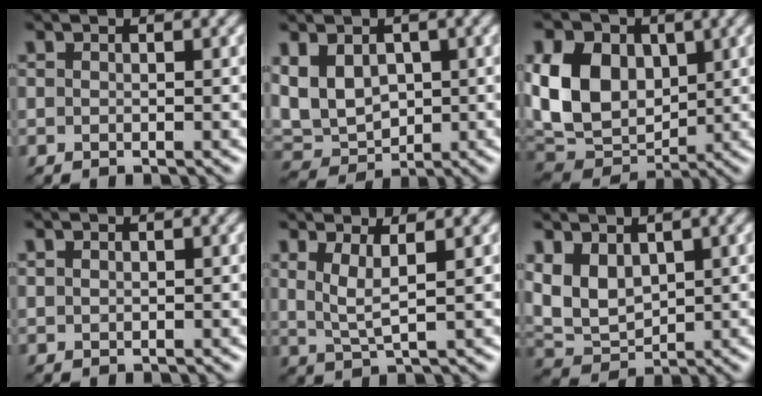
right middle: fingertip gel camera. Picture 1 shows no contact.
{"total": 5.5, "force": [0.8, 4.0, 3.7], "torque": [-0.081, -0.002, 0.014]}
{"total": 10.7, "force": [1.7, 7.8, 7.0], "torque": [-0.154, 0.004, 0.020]}
{"total": 0.6, "force": [0.4, 0.3, 0.2], "torque": [-0.008, 0.001, 0.012]}
{"total": 2.7, "force": [1.1, 0.6, 2.5], "torque": [-0.053, -0.008, 0.026]}
{"total": 4.7, "force": [1.6, 3.0, 3.2], "torque": [-0.074, -0.003, 0.035]}